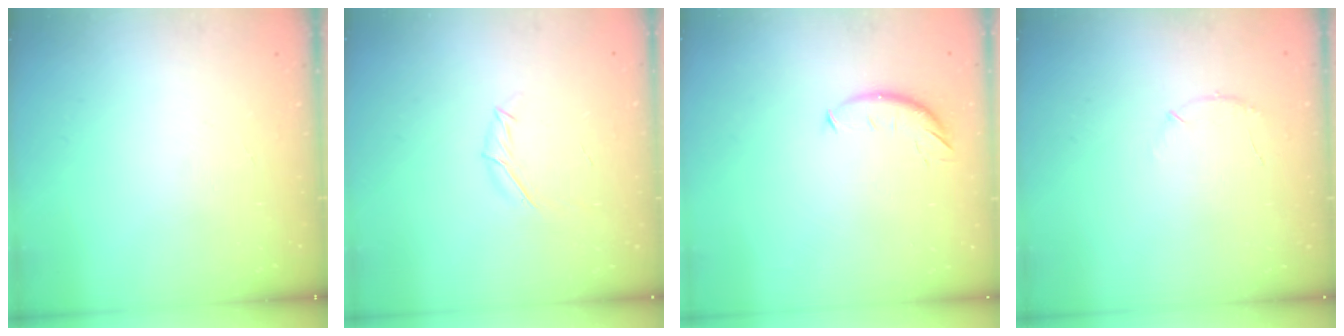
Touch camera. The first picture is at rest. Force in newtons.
{"total": 6.0, "press": 5.9, "slide": 1.0}
{"total": 7.5, "press": 7.5, "slide": 0.6}
{"total": 6.9, "press": 6.7, "slide": 1.8}